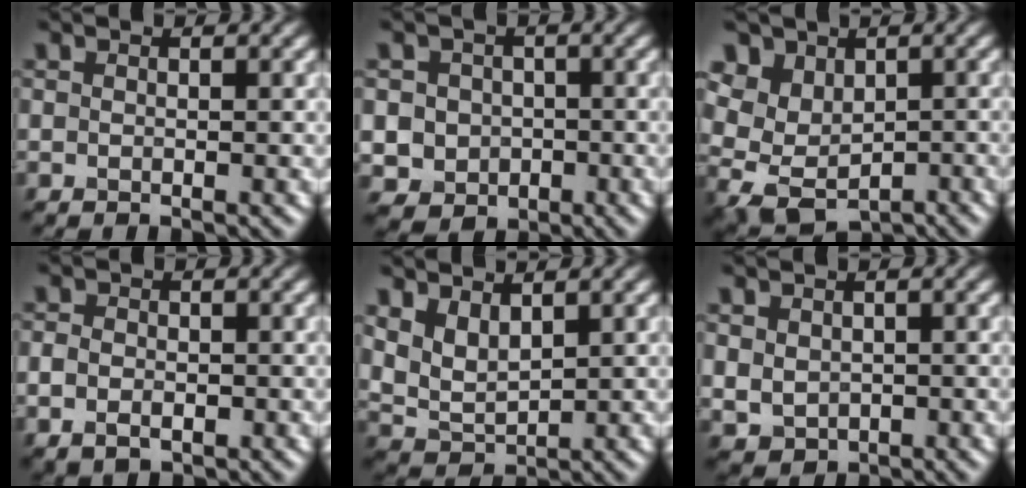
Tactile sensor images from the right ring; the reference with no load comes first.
{"total": 4.1, "force": [-0.8, 3.8, 1.2], "torque": [-0.006, 0.000, -0.024]}
{"total": 5.5, "force": [2.6, 4.0, 2.7], "torque": [-0.055, 0.007, 0.053]}
{"total": 2.4, "force": [-0.5, 1.8, 1.5], "torque": [-0.025, -0.007, -0.008]}
{"total": 3.4, "force": [1.8, 1.8, 2.2], "torque": [-0.056, -0.007, 0.041]}
{"total": 2.3, "force": [0.3, 2.0, 1.1], "torque": [-0.026, -0.007, 0.011]}